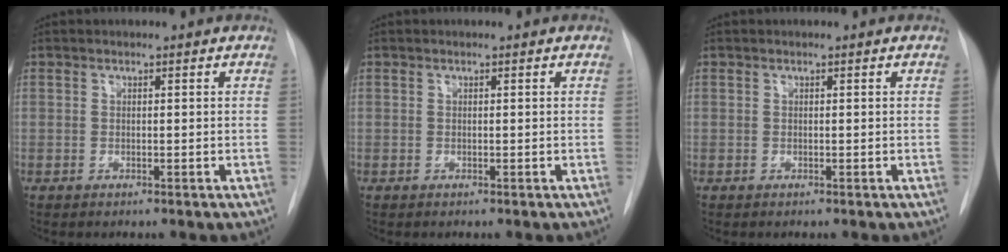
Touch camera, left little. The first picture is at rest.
{"total": 0.0}
{"total": 0.0}